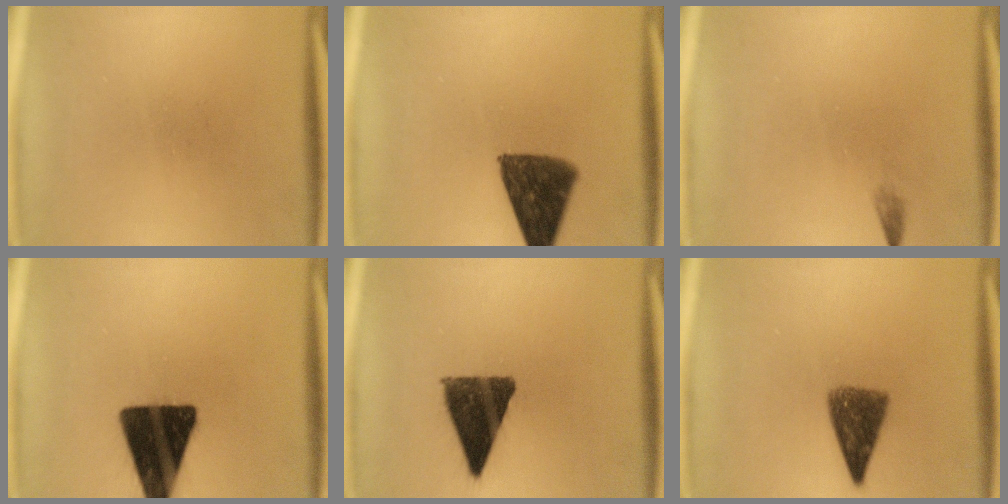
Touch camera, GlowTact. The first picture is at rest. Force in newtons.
{"total": 11.3}
{"total": 0.7}
{"total": 18.0}
{"total": 11.9}
{"total": 6.8}